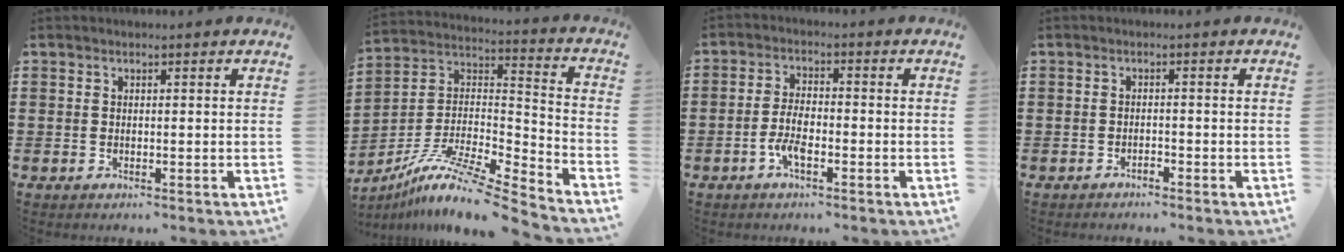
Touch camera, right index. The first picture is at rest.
{"total": 10.7, "force": [-8.5, 0.4, 6.5], "torque": [-0.118, -0.004, -0.167]}
{"total": 4.5, "force": [-2.1, 1.5, 3.8], "torque": [-0.085, -0.001, -0.042]}
{"total": 0.9, "force": [-0.8, 0.2, 0.2], "torque": [-0.006, 0.003, -0.017]}